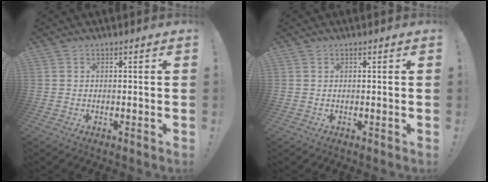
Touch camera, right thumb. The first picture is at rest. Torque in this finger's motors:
{"motor_torque": [-0.08, 0.08, -0.01, -0.02, 0.00]}